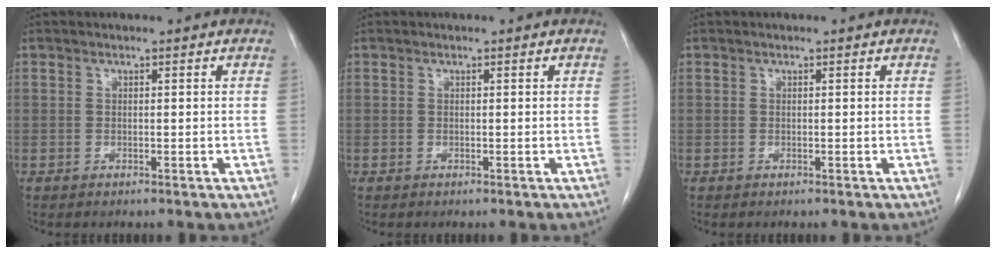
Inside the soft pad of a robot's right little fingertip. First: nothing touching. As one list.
[{"total": 0.0}, {"total": 0.0}]